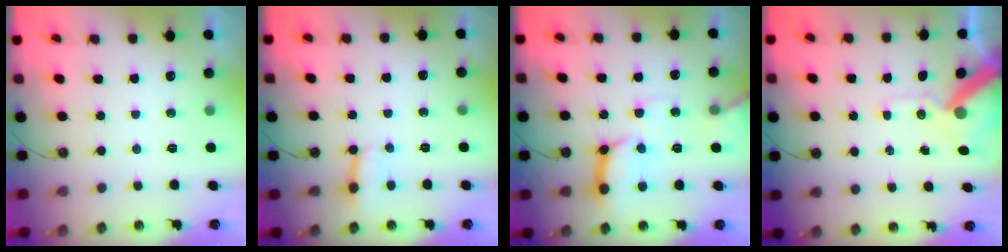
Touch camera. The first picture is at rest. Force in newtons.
{"total": 3.3, "press": 3.3, "slide": 0.4}
{"total": 13.6, "press": 13.5, "slide": 1.8}
{"total": 12.8, "press": 12.7, "slide": 1.9}